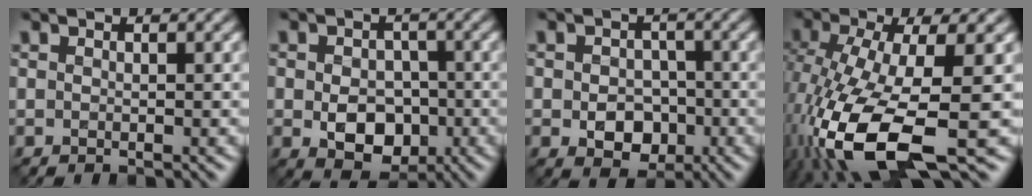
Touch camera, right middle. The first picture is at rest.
{"total": 5.5, "force": [-1.2, 4.1, 3.5], "torque": [-0.065, -0.009, -0.020]}
{"total": 4.2, "force": [-1.1, 3.2, 2.5], "torque": [-0.040, -0.008, -0.018]}
{"total": 11.2, "force": [-4.0, 3.9, 9.7], "torque": [-0.214, -0.018, -0.073]}